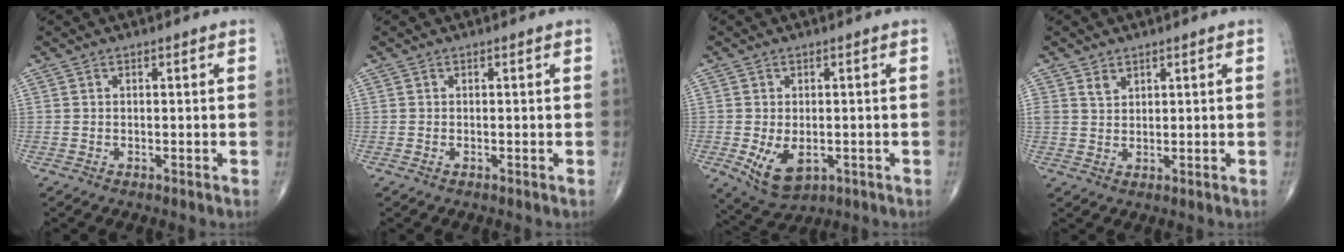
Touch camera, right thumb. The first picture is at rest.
{"total": 0.0}
{"total": 7.2, "force": [-1.8, 4.4, 5.4], "torque": [-0.088, -0.011, -0.015]}
{"total": 2.3, "force": [1.5, 1.5, 0.8], "torque": [-0.003, -0.011, 0.031]}